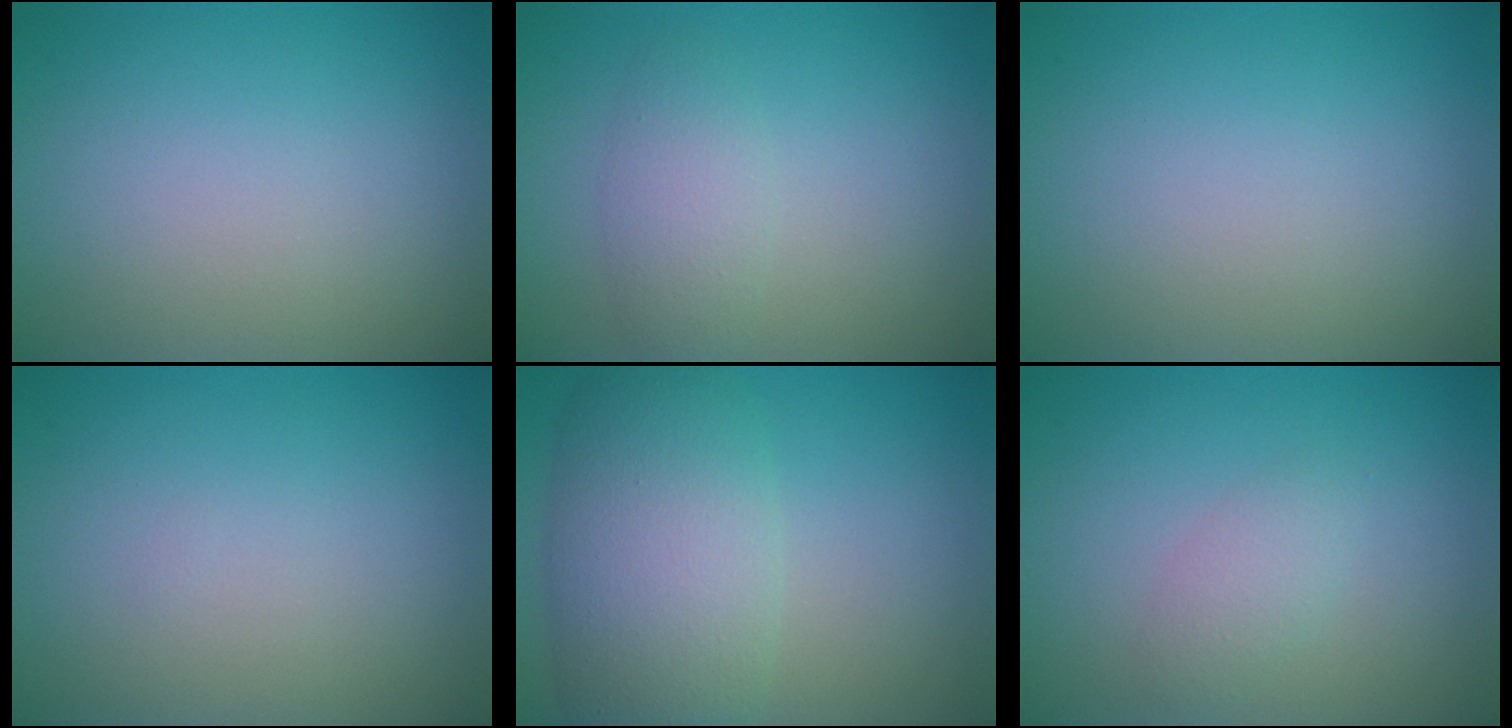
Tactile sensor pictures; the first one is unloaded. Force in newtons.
{"total": 2.4, "press": 2.4, "slide": 0.0}
{"total": 0.0}
{"total": 0.0}
{"total": 7.6, "press": 7.6, "slide": 0.2}
{"total": 1.7, "press": 1.7, "slide": 0.1}